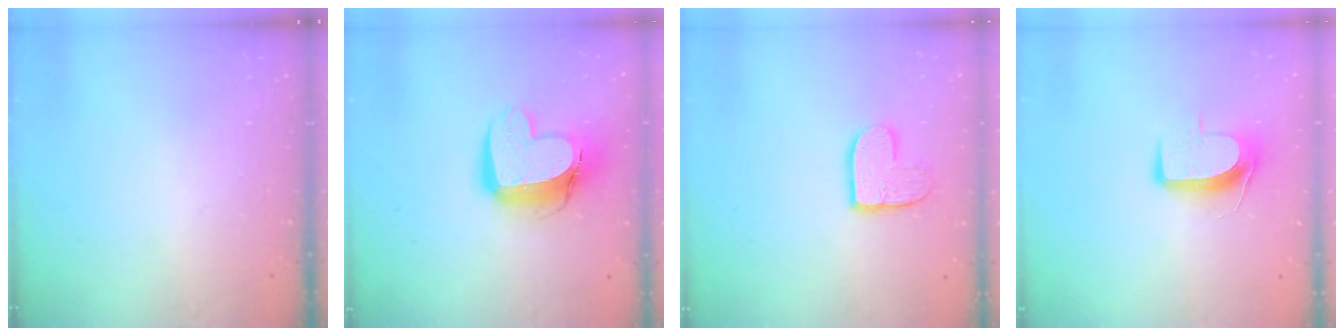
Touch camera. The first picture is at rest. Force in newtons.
{"total": 13.6, "press": 13.5, "slide": 1.4}
{"total": 10.3, "press": 10.2, "slide": 0.9}
{"total": 8.9, "press": 8.9, "slide": 0.3}